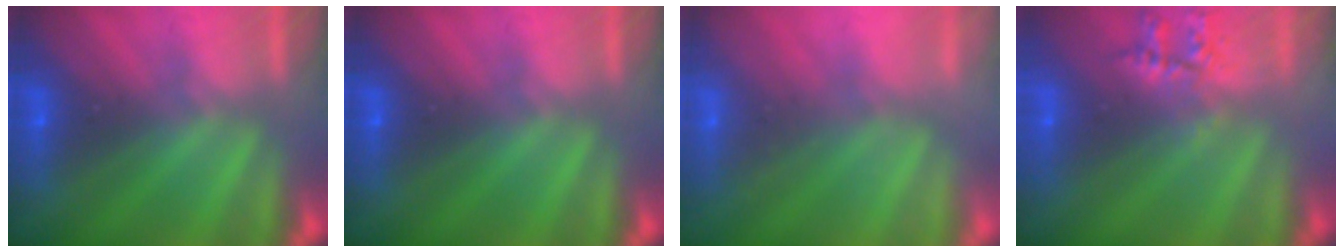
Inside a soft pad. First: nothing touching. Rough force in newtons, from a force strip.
{"total": 0.0}
{"total": 2.3}
{"total": 2.2}